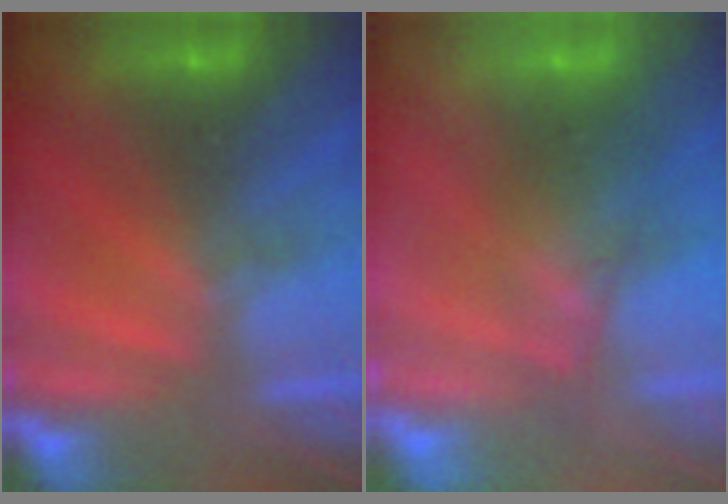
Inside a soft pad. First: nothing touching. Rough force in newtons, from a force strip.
{"total": 2.4}